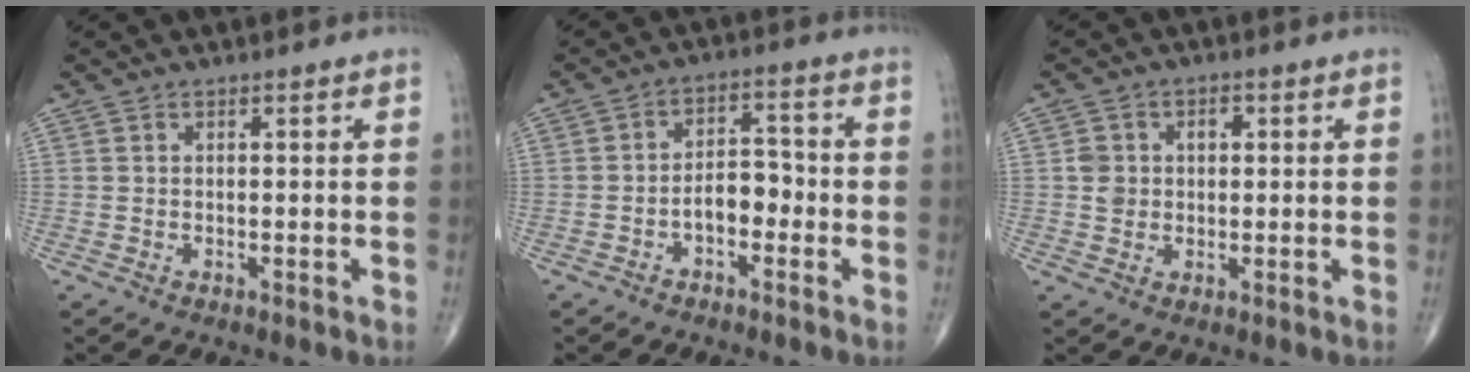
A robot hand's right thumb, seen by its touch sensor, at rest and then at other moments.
{"total": 5.5, "force": [-2.0, 3.2, 3.9], "torque": [-0.046, 0.030, -0.042]}
{"total": 4.5, "force": [0.5, 3.8, 2.3], "torque": [-0.022, 0.010, 0.009]}